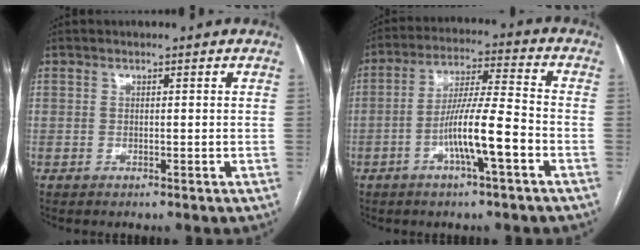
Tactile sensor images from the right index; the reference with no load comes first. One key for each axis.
{"total": 10.2, "fx": -3.9, "fy": 0.4, "fz": 9.4, "tx": -0.174, "ty": 0.008, "tz": -0.070}